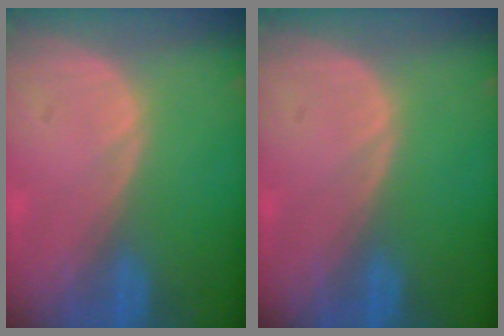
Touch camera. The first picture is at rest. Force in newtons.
{"total": 0.0}